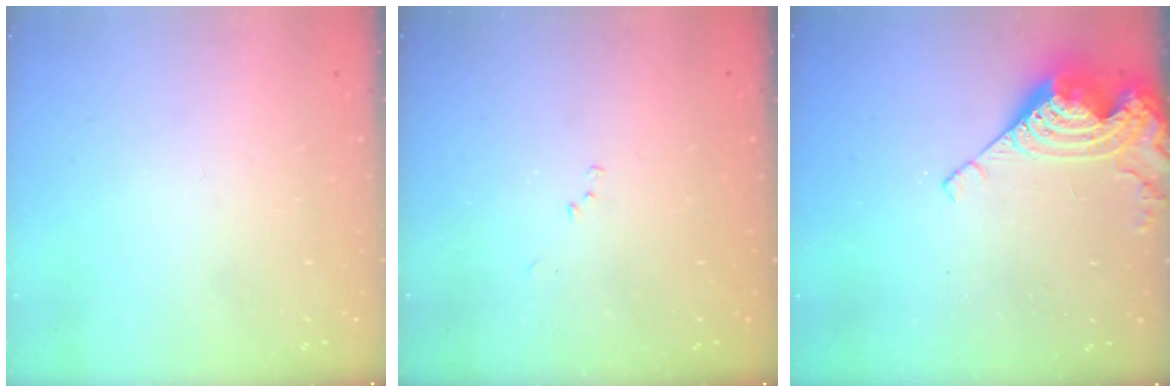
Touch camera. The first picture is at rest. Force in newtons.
{"total": 5.9, "press": 5.9, "slide": 0.7}
{"total": 10.2, "press": 10.1, "slide": 0.9}